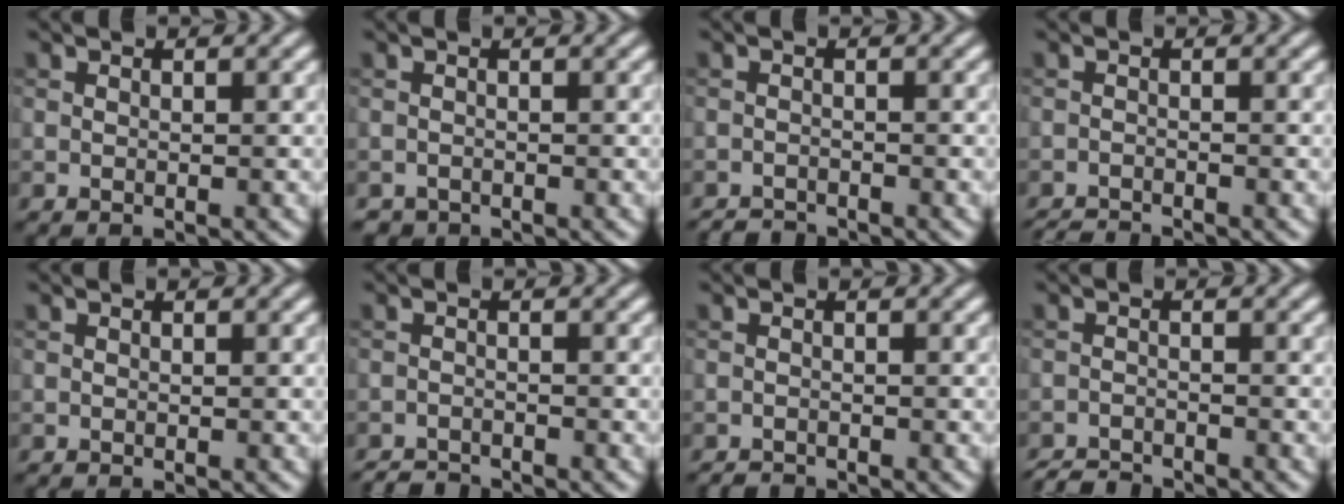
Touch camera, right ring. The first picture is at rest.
{"total": 0.7, "force": [-0.7, 0.2, -0.2], "torque": [0.004, -0.005, -0.012]}
{"total": 1.7, "force": [-1.7, 0.2, 0.1], "torque": [0.003, -0.002, -0.033]}
{"total": 2.1, "force": [-2.1, 0.2, 0.5], "torque": [-0.008, -0.007, -0.040]}
{"total": 0.0}
{"total": 2.2, "force": [-2.2, 0.3, 0.3], "torque": [-0.002, -0.004, -0.042]}
{"total": 1.1, "force": [-1.1, 0.1, 0.0], "torque": [0.003, -0.003, -0.021]}
{"total": 2.6, "force": [-2.5, 0.3, 0.4], "torque": [-0.006, -0.006, -0.052]}